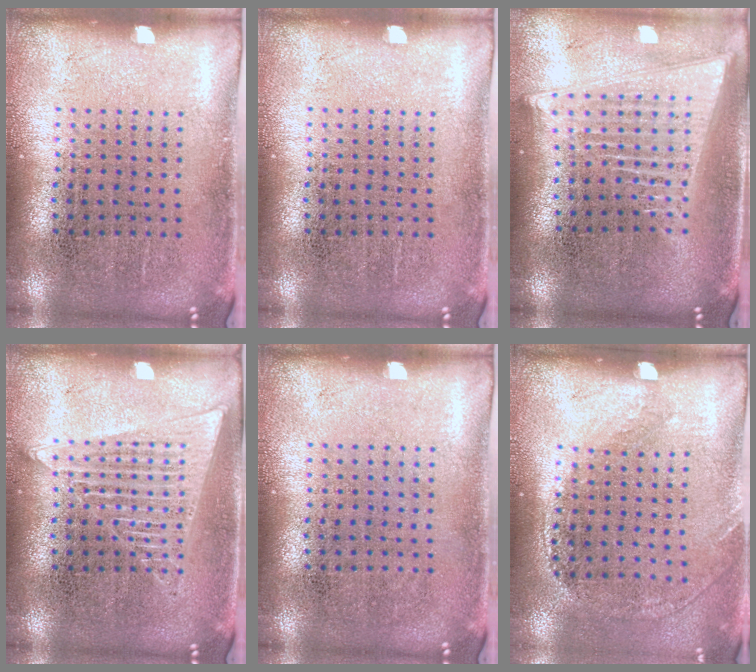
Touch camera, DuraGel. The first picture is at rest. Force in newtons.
{"total": 0.0}
{"total": 2.1, "press": 1.8, "slide": 1.1}
{"total": 2.4, "press": 2.4, "slide": 0.3}
{"total": 0.0}
{"total": 1.2, "press": 0.9, "slide": 0.9}